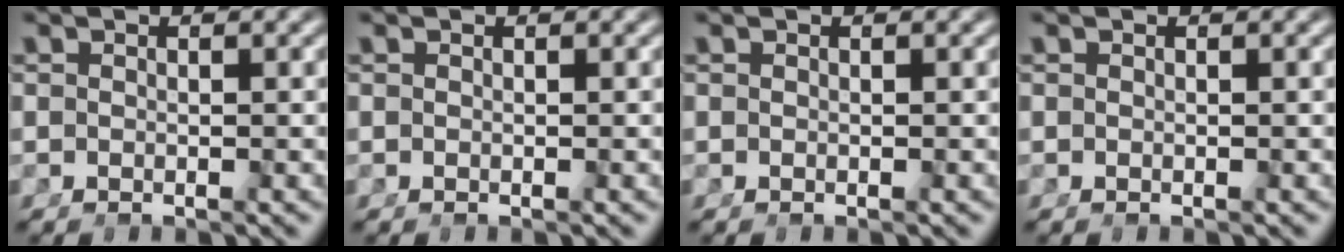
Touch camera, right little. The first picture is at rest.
{"total": 0.0}
{"total": 0.0}
{"total": 0.0}